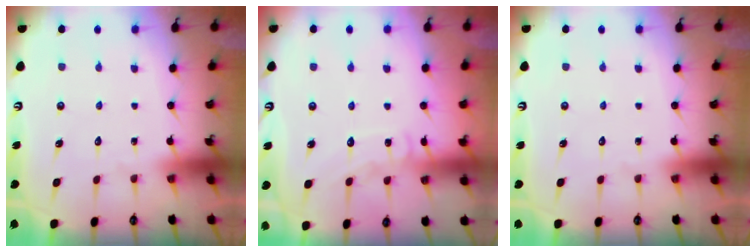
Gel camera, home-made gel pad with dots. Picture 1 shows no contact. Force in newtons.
{"total": 7.6, "press": 7.6, "slide": 0.8}
{"total": 0.0}